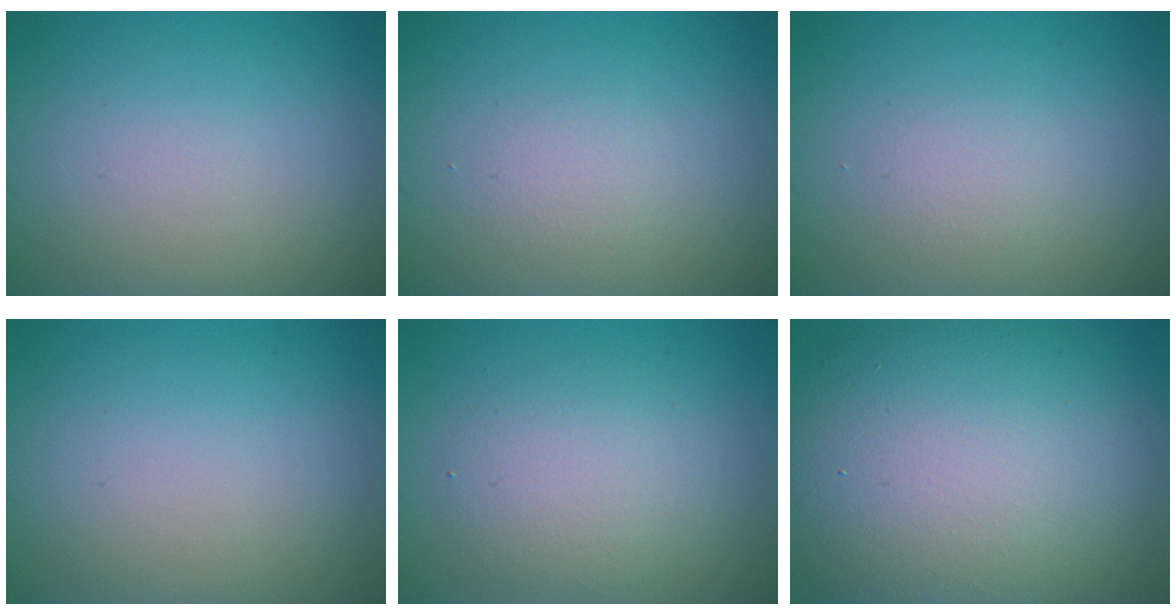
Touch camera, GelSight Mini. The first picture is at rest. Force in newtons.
{"total": 1.2, "press": 1.2, "slide": 0.1}
{"total": 1.2, "press": 1.2, "slide": 0.1}
{"total": 0.0}
{"total": 3.6, "press": 3.6, "slide": 0.1}
{"total": 14.2, "press": 14.2, "slide": 1.0}